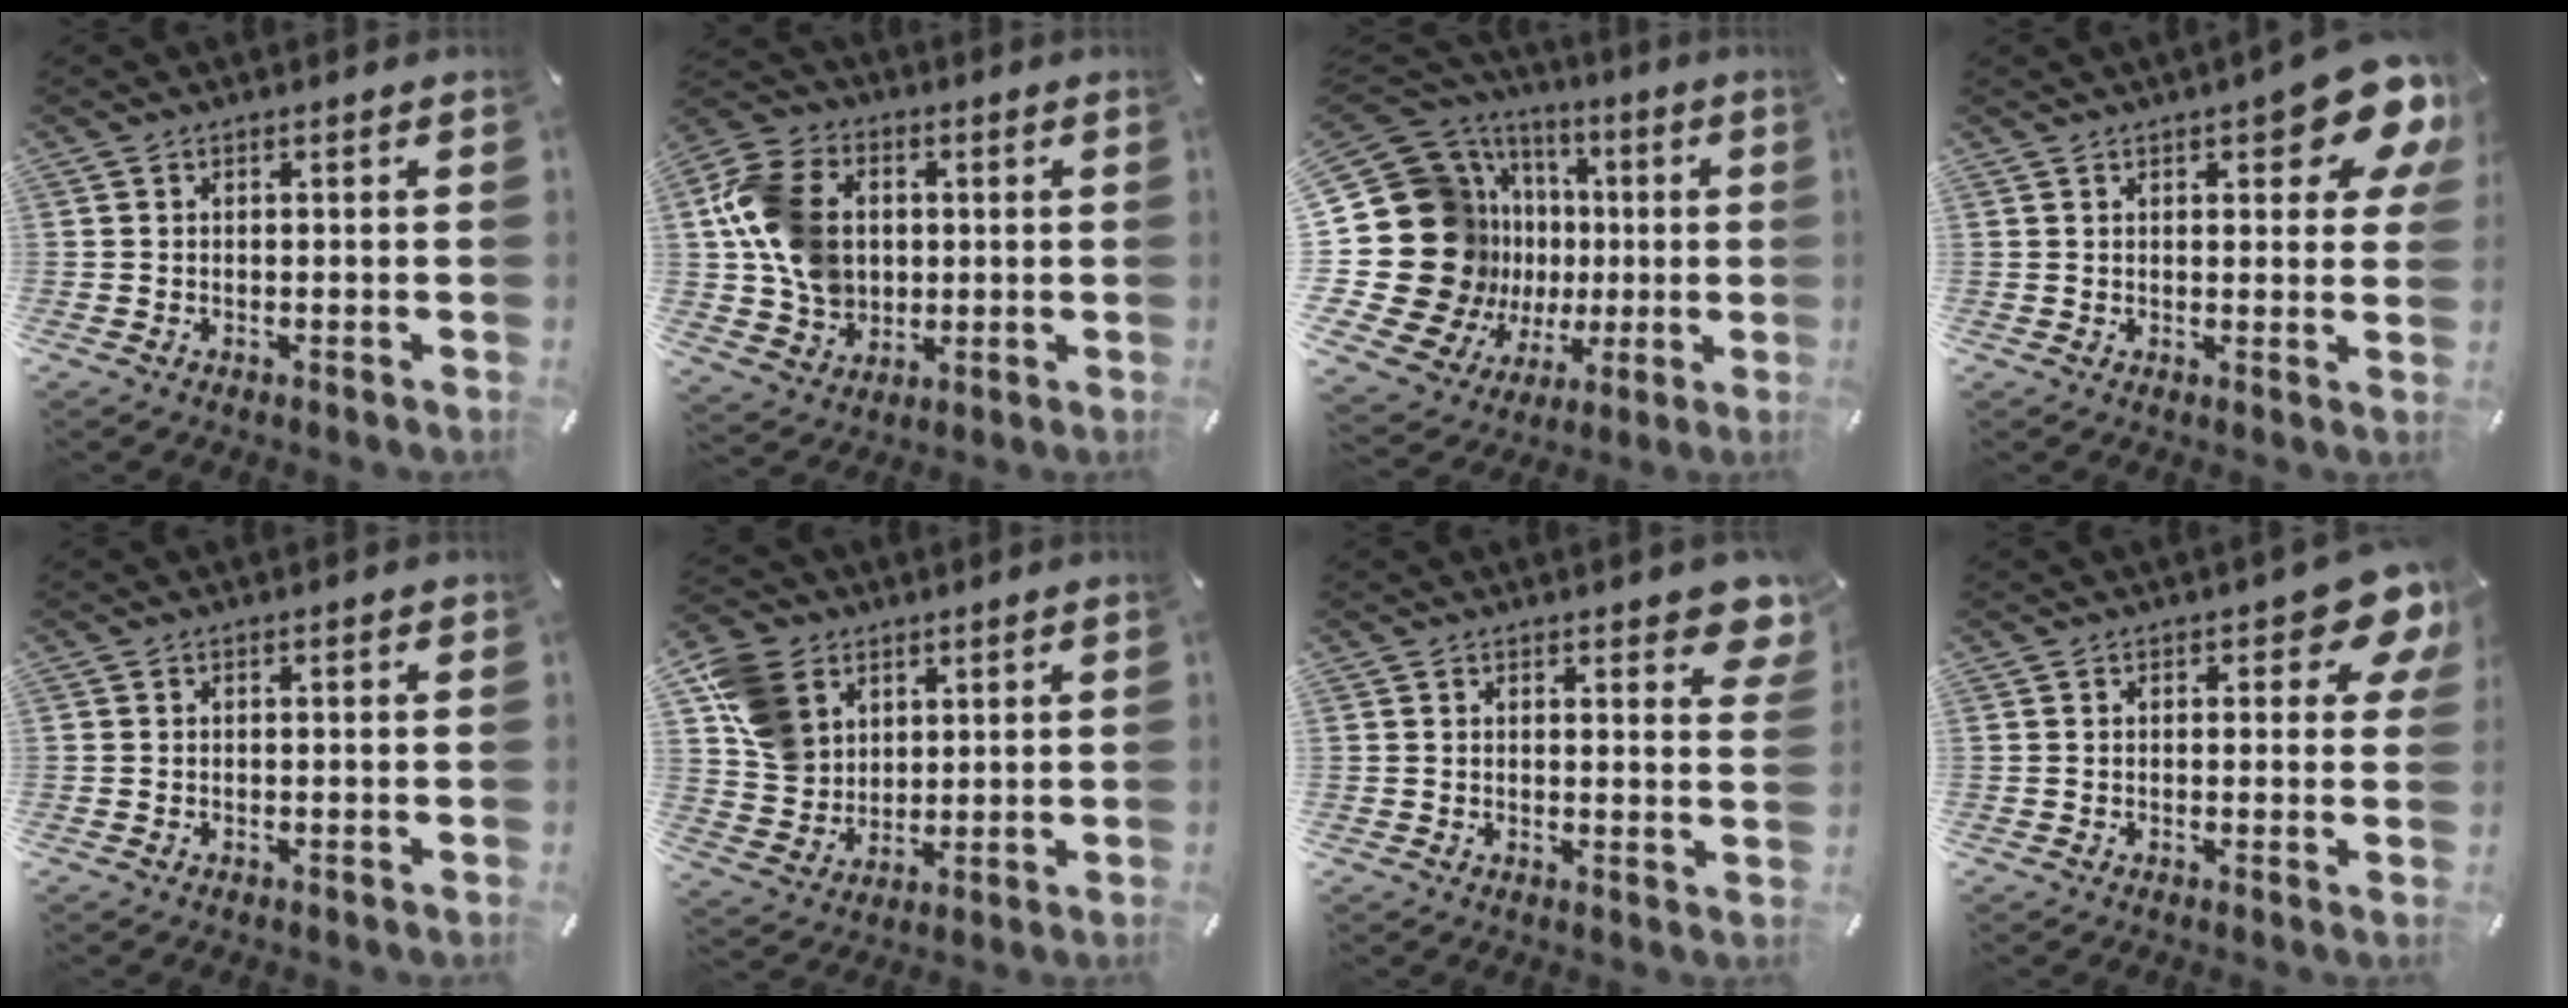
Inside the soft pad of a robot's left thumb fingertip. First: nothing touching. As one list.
[{"total": 15.0, "force": [1.1, 12.6, 8.1], "torque": [-0.170, 0.015, 0.022]}, {"total": 28.5, "force": [1.1, 22.3, 17.8], "torque": [-0.347, -0.057, 0.079]}, {"total": 12.8, "force": [6.5, 4.5, 10.0], "torque": [-0.122, -0.041, 0.107]}, {"total": 0.0}, {"total": 11.8, "force": [4.6, 10.0, 4.2], "torque": [-0.104, -0.013, 0.094]}, {"total": 4.4, "force": [3.4, 2.0, 2.0], "torque": [-0.009, -0.021, 0.054]}, {"total": 8.3, "force": [3.8, 3.6, 6.4], "torque": [-0.073, -0.019, 0.059]}]